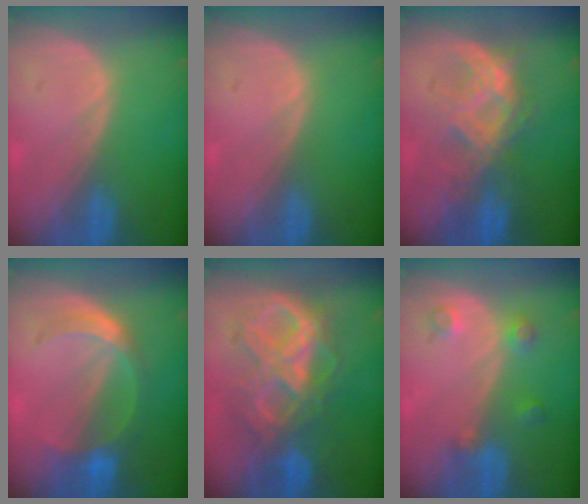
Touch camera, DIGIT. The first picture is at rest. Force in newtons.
{"total": 0.0}
{"total": 7.4, "press": 7.4, "slide": 0.2}
{"total": 5.7, "press": 5.4, "slide": 1.8}
{"total": 10.0, "press": 9.9, "slide": 1.0}
{"total": 3.5, "press": 3.3, "slide": 1.3}